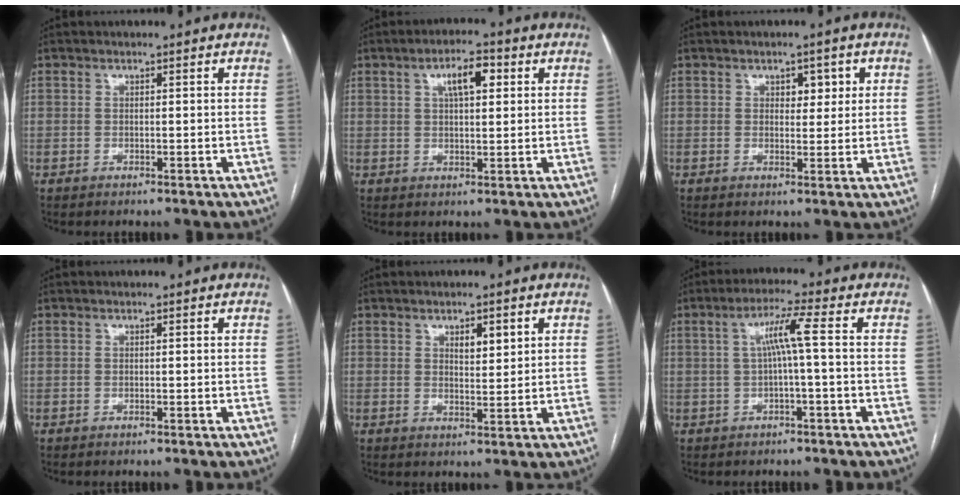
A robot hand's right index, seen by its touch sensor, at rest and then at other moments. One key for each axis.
{"total": 5.7, "fx": 2.1, "fy": 1.9, "fz": 4.9, "tx": -0.087, "ty": 0.013, "tz": 0.036}
{"total": 3.1, "fx": 1.2, "fy": 1.8, "fz": 2.2, "tx": -0.026, "ty": 0.004, "tz": 0.016}
{"total": 0.0}
{"total": 2.9, "fx": 1.1, "fy": 0.2, "fz": 2.7, "tx": -0.045, "ty": -0.001, "tz": 0.016}
{"total": 5.0, "fx": 0.3, "fy": -0.6, "fz": 5.0, "tx": -0.091, "ty": 0.016, "tz": 0.009}